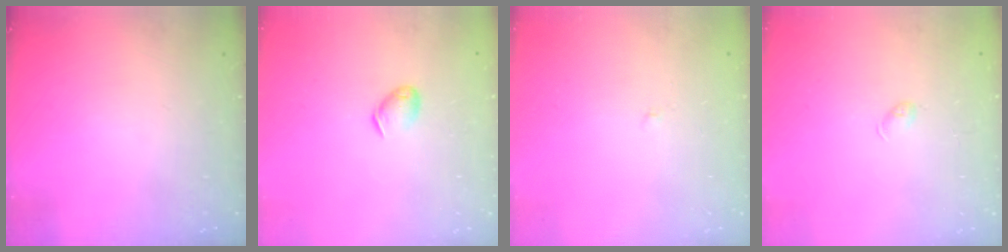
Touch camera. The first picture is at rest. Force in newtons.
{"total": 5.3, "press": 5.2, "slide": 1.1}
{"total": 1.9, "press": 1.9, "slide": 0.2}
{"total": 3.3, "press": 3.2, "slide": 0.7}